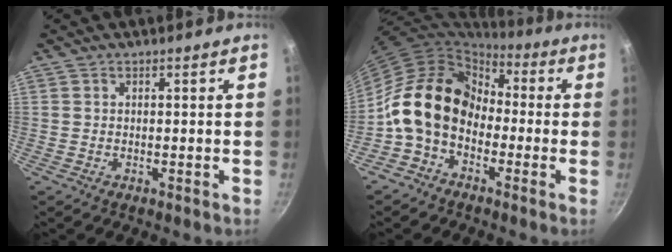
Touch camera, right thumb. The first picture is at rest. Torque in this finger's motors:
{"motor_torque": [2.04, 2.97, 1.32, -1.45, 0.20]}